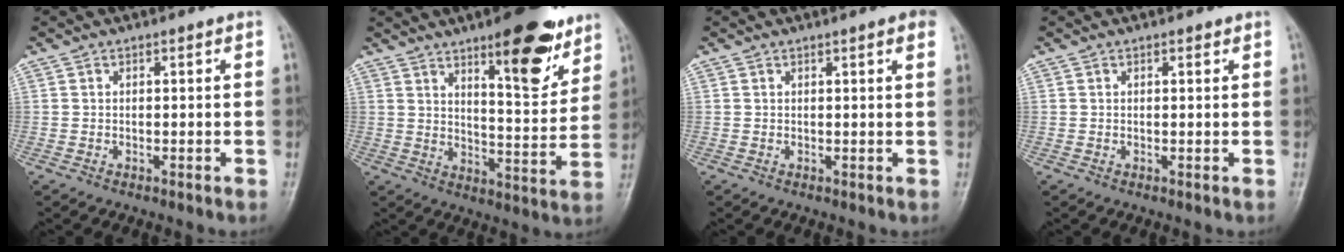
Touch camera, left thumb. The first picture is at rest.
{"total": 15.5, "force": [9.5, 4.7, 11.2], "torque": [-0.121, -0.058, 0.140]}
{"total": 2.6, "force": [1.5, 0.3, 2.2], "torque": [-0.026, 0.000, 0.015]}
{"total": 0.7, "force": [0.5, 0.4, 0.5], "torque": [-0.006, -0.002, 0.005]}